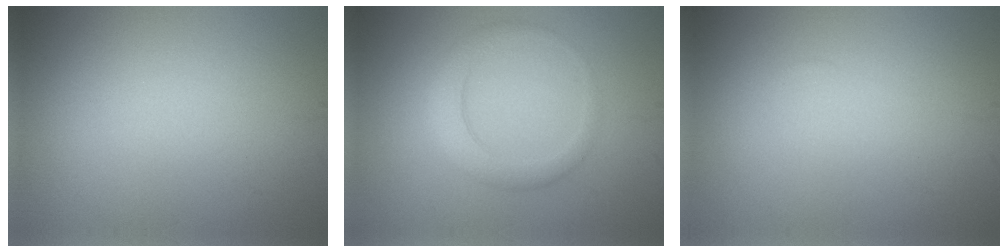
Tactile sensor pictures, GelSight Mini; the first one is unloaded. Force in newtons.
{"total": 2.8, "press": 2.8, "slide": 0.1}
{"total": 0.0}